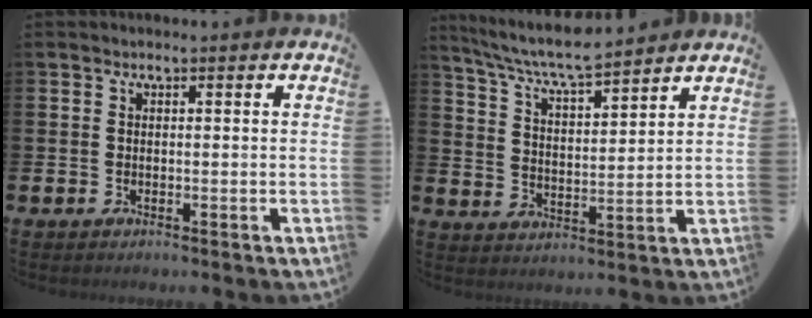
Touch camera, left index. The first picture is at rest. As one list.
[{"total": 6.7, "force": [6.3, 0.5, 2.2], "torque": [-0.071, -0.036, 0.111]}]